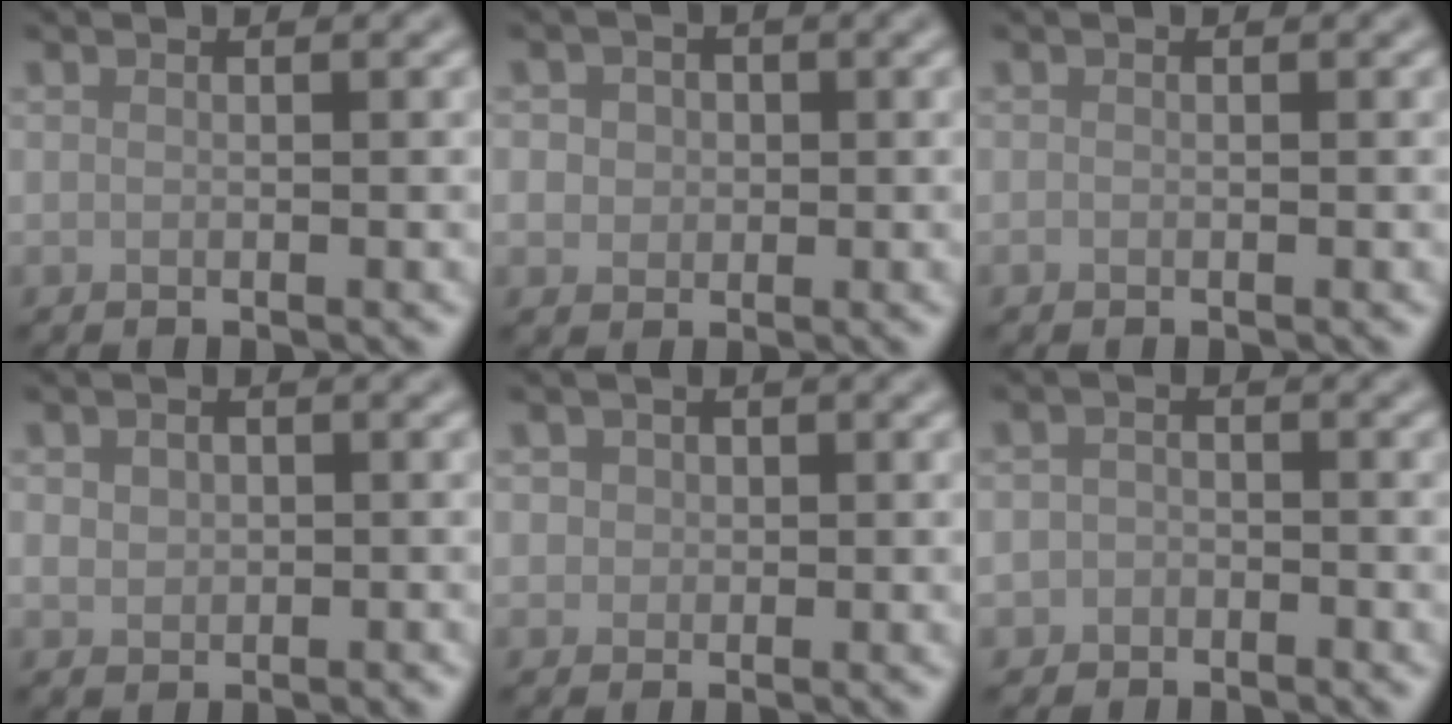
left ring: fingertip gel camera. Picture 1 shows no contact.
{"total": 3.2, "force": [0.6, 2.8, 1.4], "torque": [-0.014, 0.012, -0.005]}
{"total": 0.0}
{"total": 1.7, "force": [0.1, 1.4, 1.0], "torque": [-0.018, -0.001, -0.002]}
{"total": 1.8, "force": [0.6, 1.5, 0.6], "torque": [-0.005, 0.005, 0.006]}
{"total": 1.6, "force": [-1.0, 1.2, 0.1], "torque": [0.008, 0.002, -0.023]}